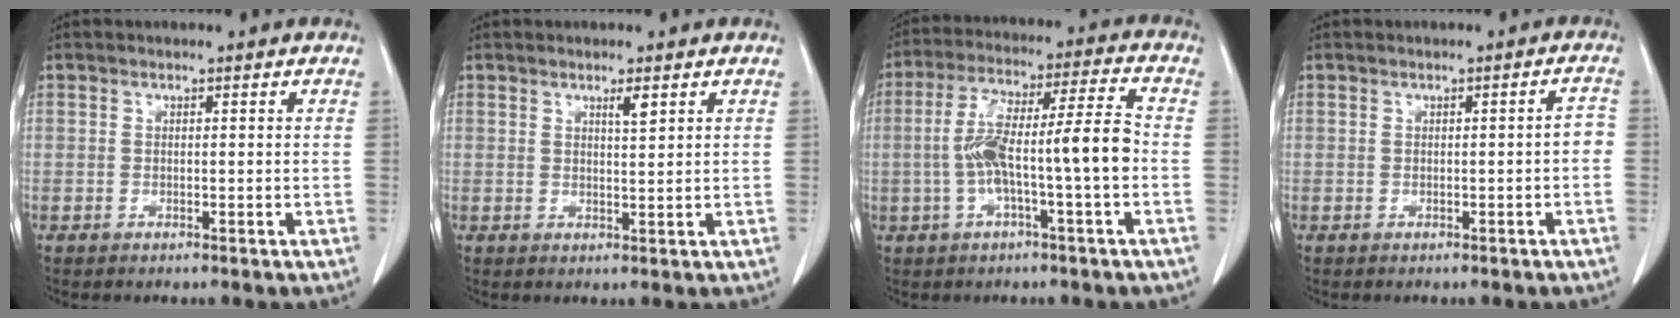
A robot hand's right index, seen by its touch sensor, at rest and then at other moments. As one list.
[{"total": 1.8, "force": [1.1, 0.1, 1.4], "torque": [-0.026, -0.004, 0.018]}, {"total": 11.6, "force": [-2.0, 0.6, 11.4], "torque": [-0.210, 0.031, -0.035]}, {"total": 1.8, "force": [-0.5, 0.4, 1.7], "torque": [-0.014, 0.006, -0.007]}]